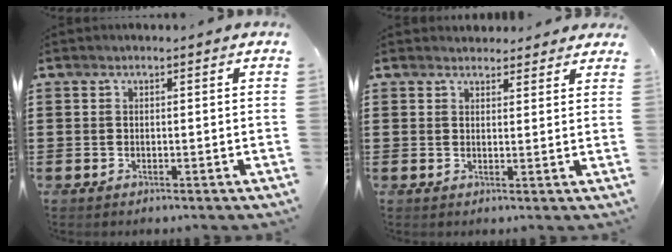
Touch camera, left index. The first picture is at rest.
{"total": 2.4, "force": [2.3, 0.8, 0.1], "torque": [0.000, -0.004, 0.042]}